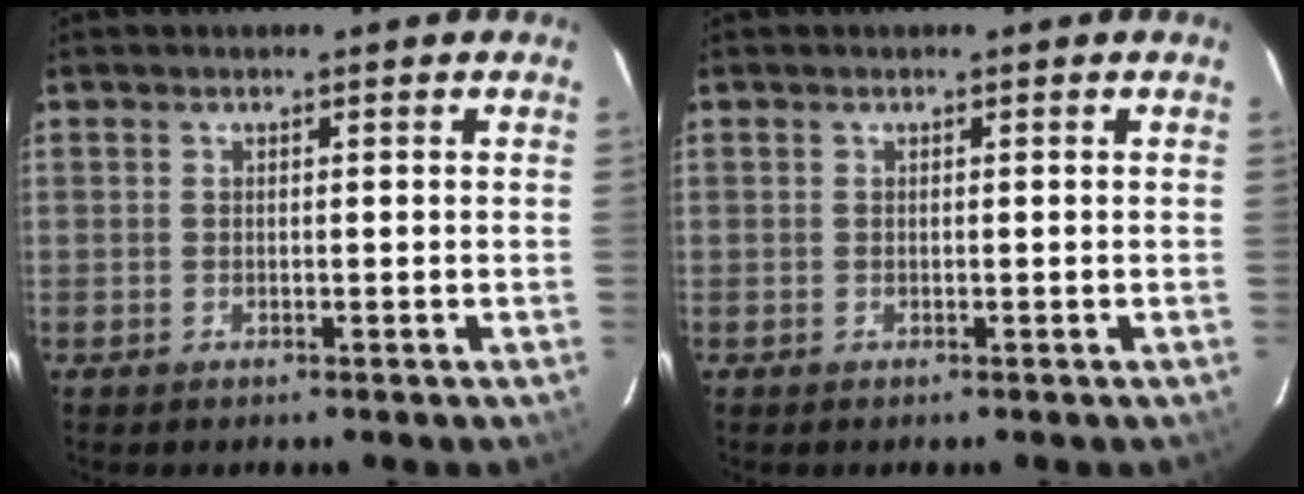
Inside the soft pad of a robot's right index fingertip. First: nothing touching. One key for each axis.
{"total": 0.0}